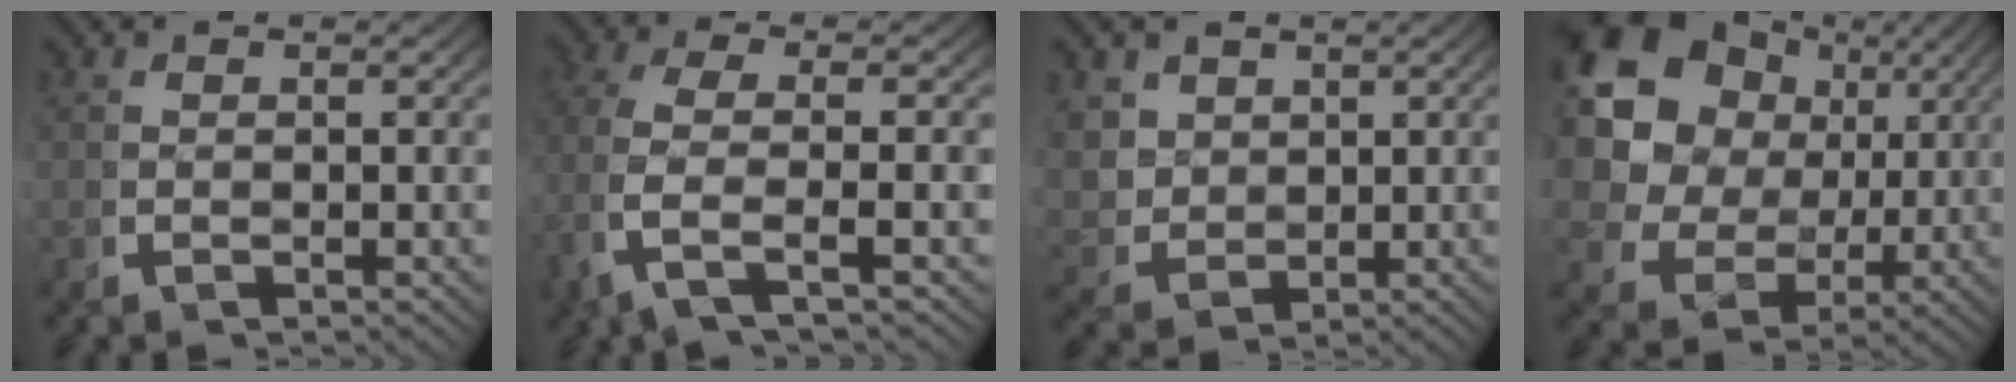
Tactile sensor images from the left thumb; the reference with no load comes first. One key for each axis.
{"total": 5.6, "fx": -0.8, "fy": 1.8, "fz": 5.3, "tx": -0.140, "ty": -0.003, "tz": -0.017}
{"total": 5.3, "fx": 0.5, "fy": 4.4, "fz": 2.8, "tx": -0.081, "ty": -0.042, "tz": 0.027}
{"total": 13.5, "fx": 2.7, "fy": 10.2, "fz": 8.5, "tx": -0.195, "ty": -0.032, "tz": 0.047}